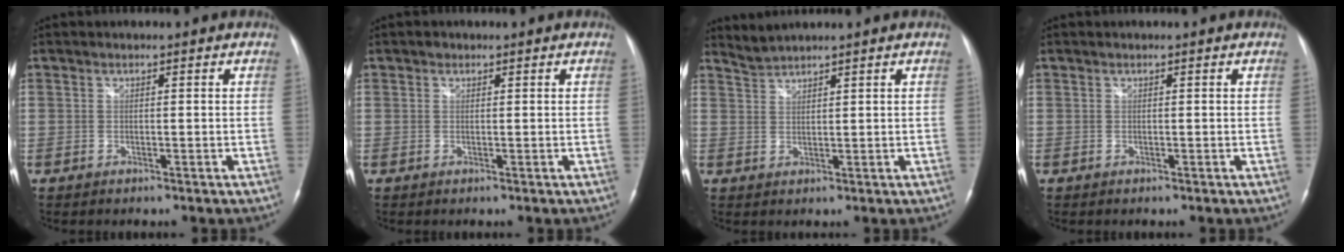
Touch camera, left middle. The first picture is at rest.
{"total": 0.5, "force": [0.4, 0.4, 0.1], "torque": [-0.002, 0.000, 0.004]}
{"total": 2.3, "force": [2.2, -0.6, -0.2], "torque": [-0.002, 0.001, 0.052]}
{"total": 0.0}